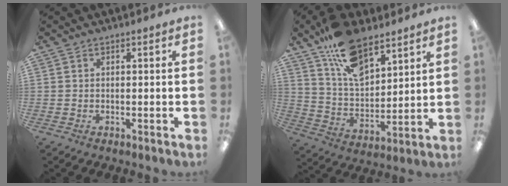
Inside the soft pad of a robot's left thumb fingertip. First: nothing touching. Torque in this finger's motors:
{"motor_torque": [1.99, 1.34, 1.46, -1.32, 0.11]}